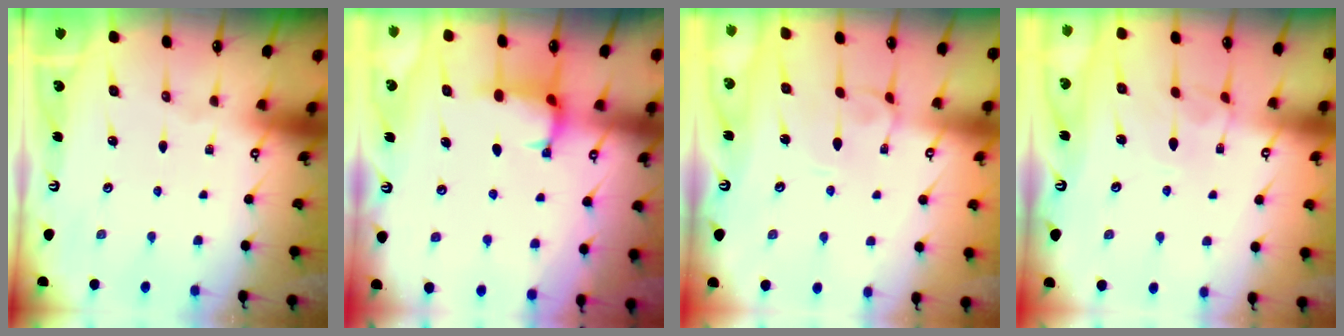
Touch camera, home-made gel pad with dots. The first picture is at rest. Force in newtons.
{"total": 1.3, "press": 1.2, "slide": 0.3}
{"total": 4.1, "press": 4.1, "slide": 0.1}
{"total": 3.2, "press": 3.2, "slide": 0.2}